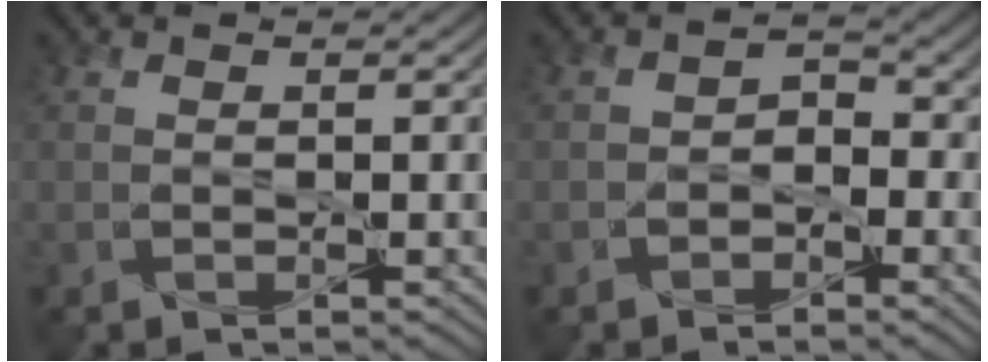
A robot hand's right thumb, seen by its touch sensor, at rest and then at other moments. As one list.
[{"total": 2.7, "force": [-1.5, 2.0, 1.2], "torque": [-0.012, 0.004, -0.027]}]